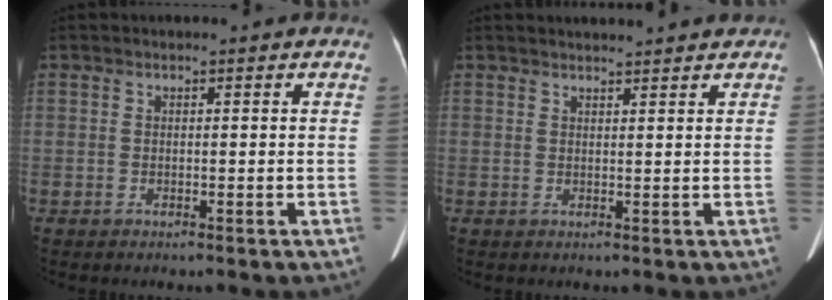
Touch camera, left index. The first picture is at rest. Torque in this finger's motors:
{"motor_torque": [0.10, 0.10, -0.02, -0.01]}